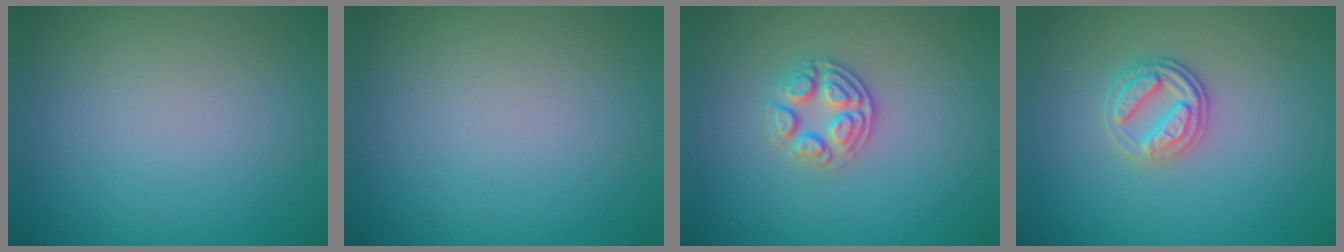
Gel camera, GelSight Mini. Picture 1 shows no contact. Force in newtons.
{"total": 0.0}
{"total": 2.6, "press": 2.5, "slide": 0.9}
{"total": 2.6, "press": 2.4, "slide": 1.0}